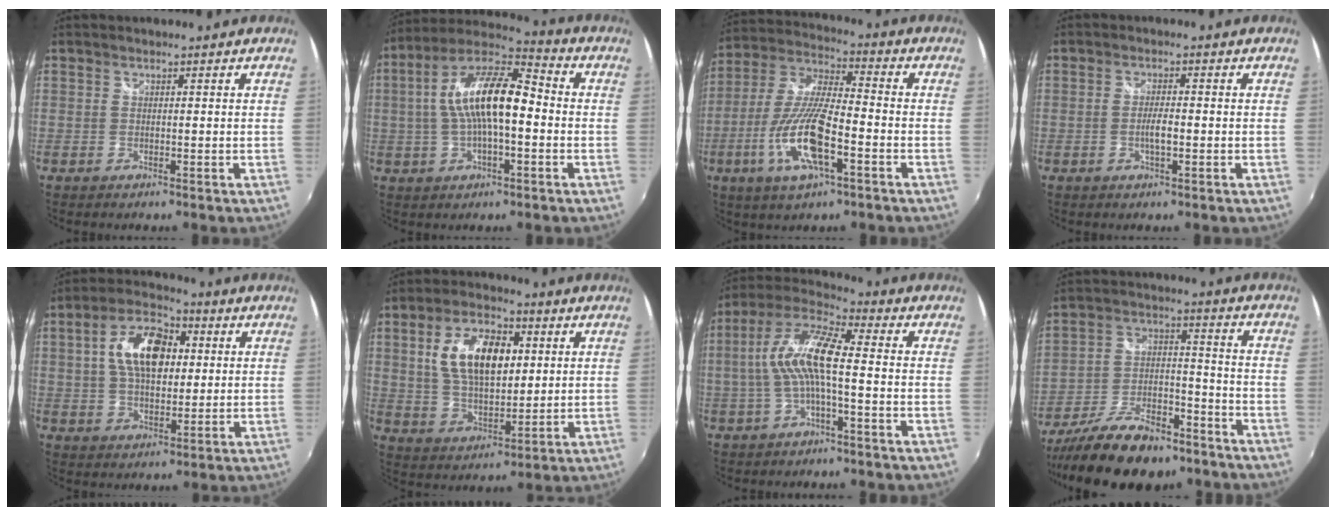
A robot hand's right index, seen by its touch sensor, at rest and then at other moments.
{"total": 15.5, "force": [-0.5, 5.4, 14.5], "torque": [-0.271, 0.018, -0.017]}
{"total": 15.0, "force": [-5.6, 4.2, 13.3], "torque": [-0.280, -0.012, -0.110]}
{"total": 2.8, "force": [-0.7, 0.7, 2.6], "torque": [-0.049, -0.001, -0.013]}
{"total": 13.1, "force": [2.6, 7.6, 10.3], "torque": [-0.184, 0.026, 0.042]}
{"total": 14.2, "force": [3.3, 7.6, 11.6], "torque": [-0.214, 0.015, 0.065]}
{"total": 11.6, "force": [-0.6, 2.7, 11.3], "torque": [-0.222, 0.015, -0.011]}
{"total": 19.3, "force": [-14.6, 8.0, 9.9], "torque": [-0.189, -0.004, -0.228]}